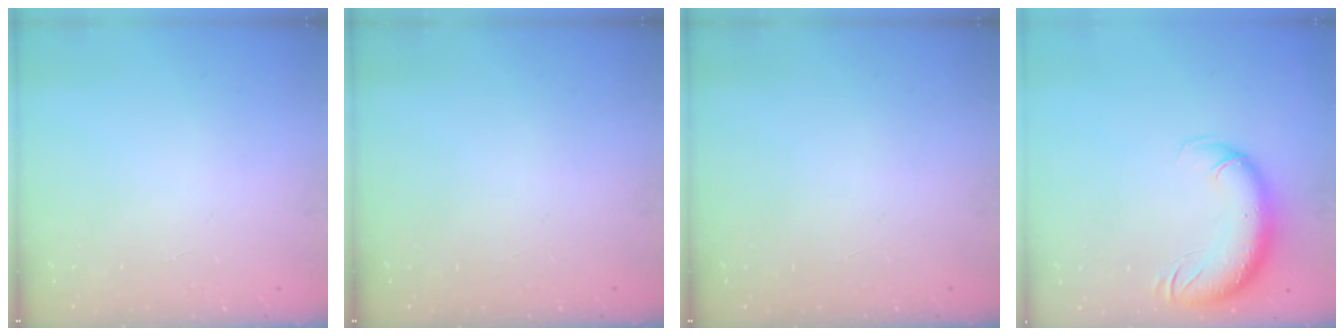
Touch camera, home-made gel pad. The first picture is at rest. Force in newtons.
{"total": 0.0}
{"total": 0.0}
{"total": 11.7, "press": 11.2, "slide": 3.2}